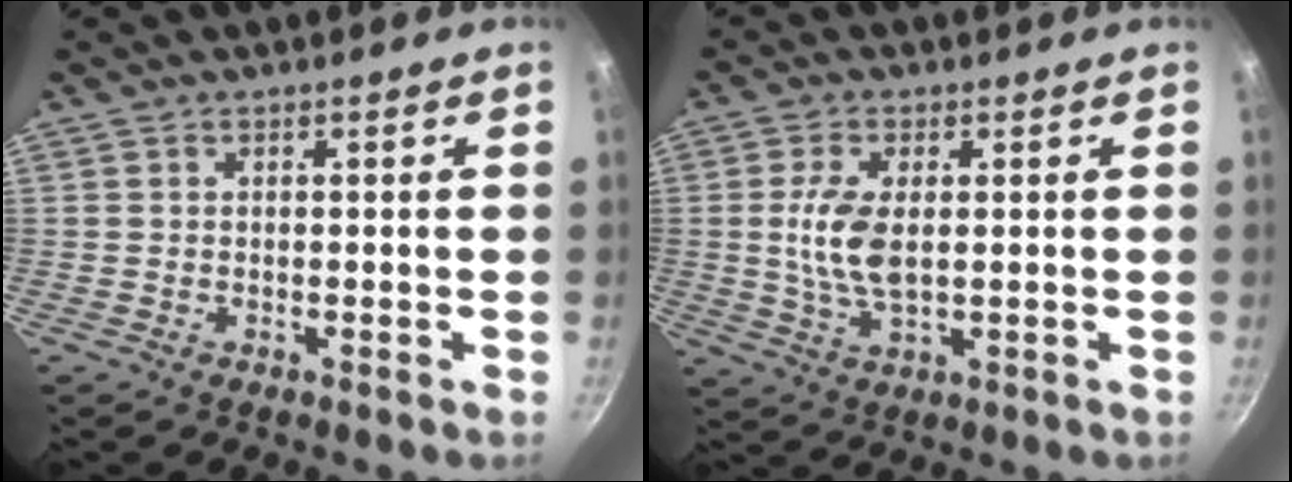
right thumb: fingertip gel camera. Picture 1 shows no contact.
{"total": 7.9, "force": [0.7, 3.8, 6.9], "torque": [-0.139, -0.003, 0.015]}